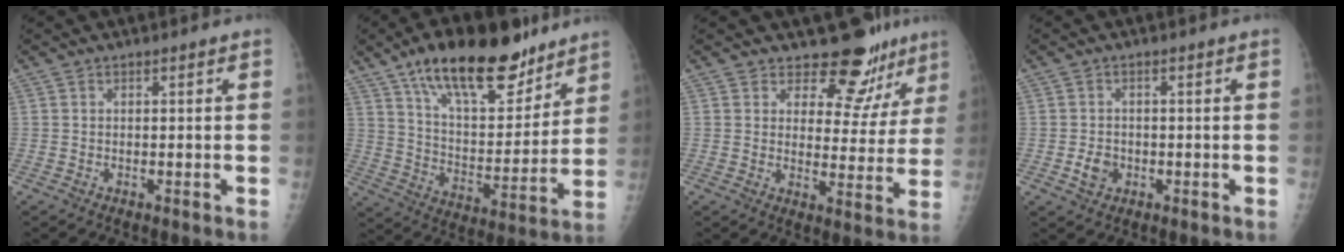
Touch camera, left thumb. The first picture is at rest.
{"total": 22.9, "force": [15.4, 9.5, 14.0], "torque": [-0.184, -0.062, 0.256]}
{"total": 11.1, "force": [9.6, 5.3, 1.9], "torque": [0.023, -0.072, 0.109]}
{"total": 3.1, "force": [-0.8, 2.5, 1.6], "torque": [-0.020, 0.002, -0.012]}